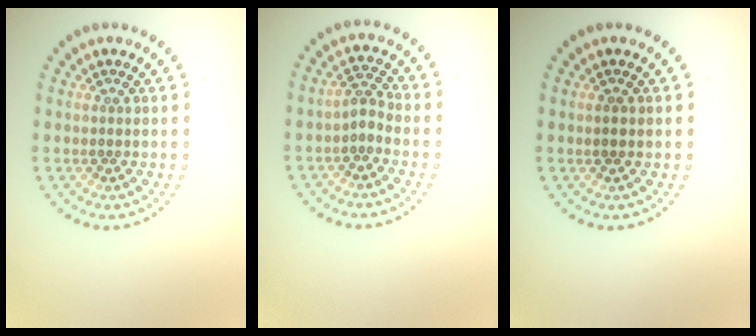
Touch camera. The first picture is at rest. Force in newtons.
{"total": 1.6, "press": 1.3, "slide": 1.0}
{"total": 1.0, "press": 1.0, "slide": 0.0}